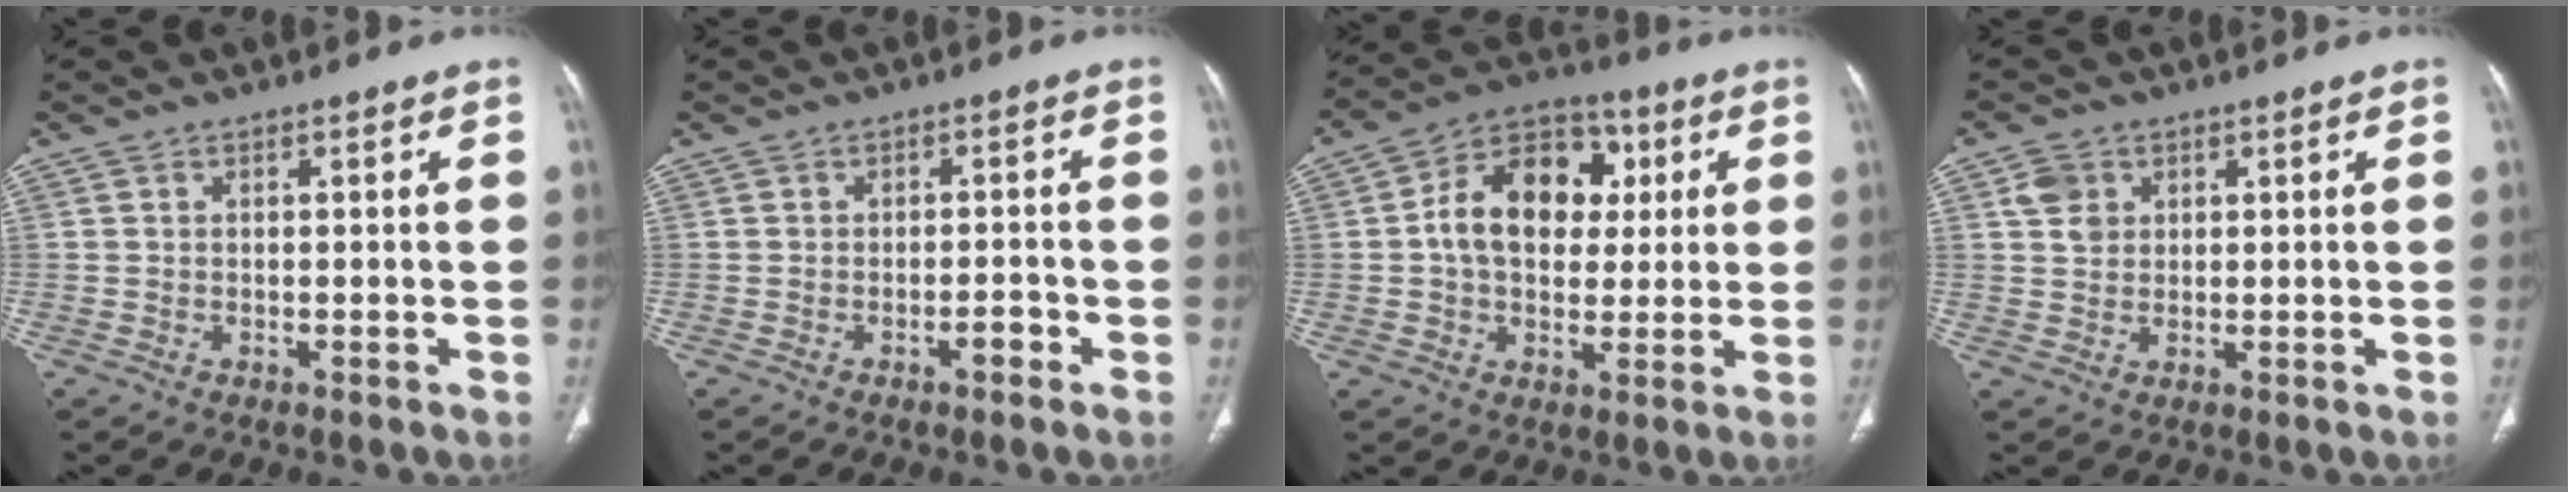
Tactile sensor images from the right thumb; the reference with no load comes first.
{"total": 2.4, "force": [-1.4, 0.9, 1.8], "torque": [-0.025, 0.011, -0.022]}
{"total": 15.3, "force": [2.2, 11.0, 10.4], "torque": [-0.134, 0.017, 0.027]}
{"total": 3.9, "force": [1.5, 3.2, 1.7], "torque": [-0.017, -0.002, 0.031]}